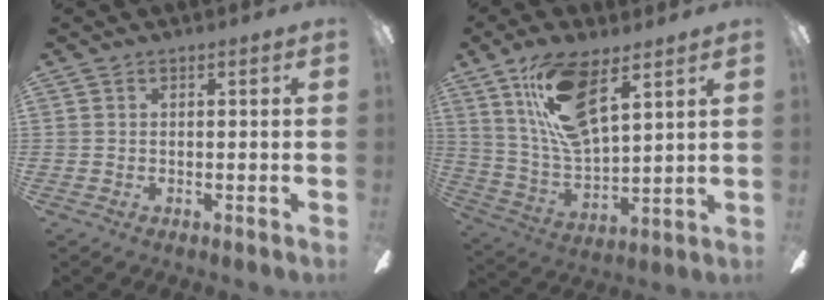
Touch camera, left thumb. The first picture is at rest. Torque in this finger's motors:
{"motor_torque": [0.29, 0.62, 1.36, -1.31, 0.17]}